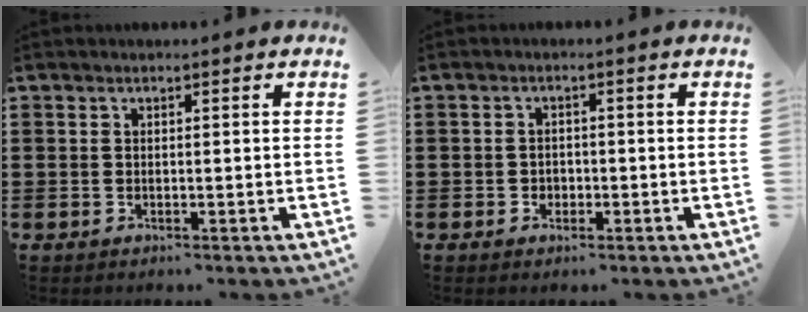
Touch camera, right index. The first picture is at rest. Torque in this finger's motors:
{"motor_torque": [0.61, 1.53, -0.04, -0.04]}